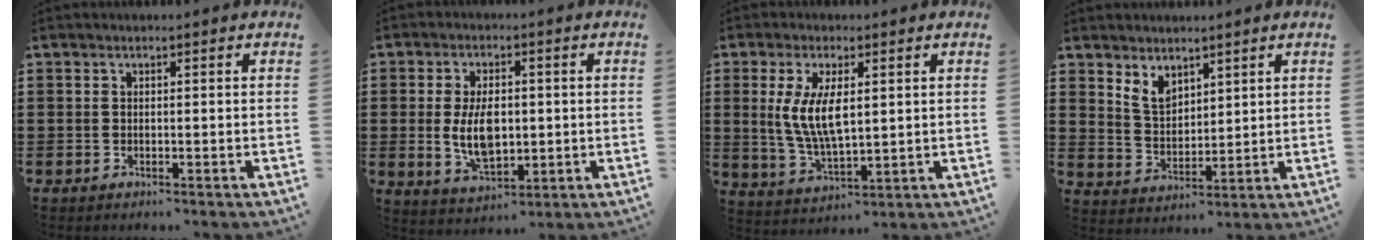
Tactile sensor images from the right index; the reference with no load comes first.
{"total": 7.7, "force": [0.0, 4.1, 6.4], "torque": [-0.116, -0.003, -0.002]}
{"total": 7.6, "force": [1.0, 3.2, 6.8], "torque": [-0.146, 0.002, 0.015]}
{"total": 4.3, "force": [3.3, 2.3, 1.6], "torque": [-0.043, -0.001, 0.063]}